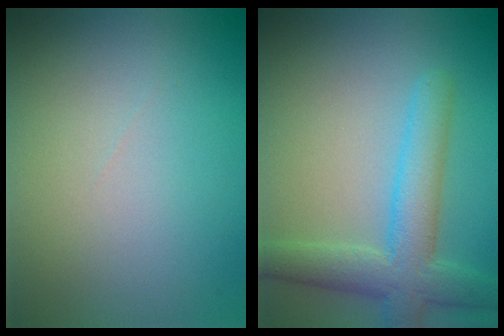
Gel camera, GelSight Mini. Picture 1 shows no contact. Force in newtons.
{"total": 5.3, "press": 5.2, "slide": 0.3}